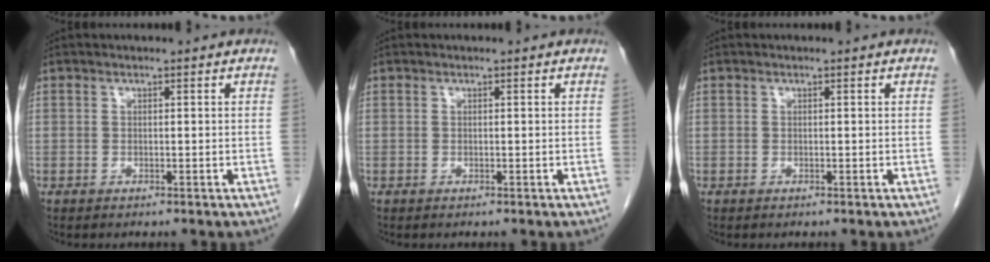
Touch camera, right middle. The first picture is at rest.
{"total": 0.0}
{"total": 0.0}